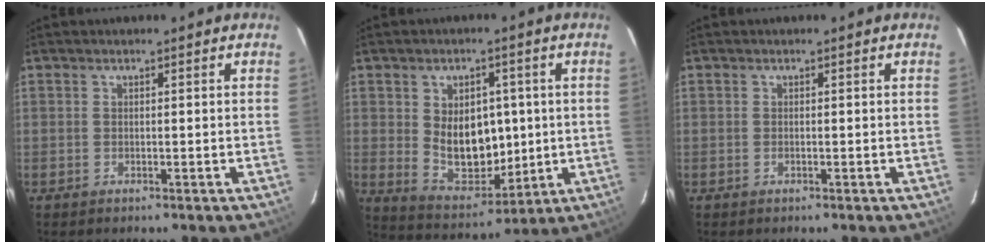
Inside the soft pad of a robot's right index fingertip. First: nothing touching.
{"total": 11.6, "force": [0.8, 8.1, 8.3], "torque": [-0.147, -0.009, 0.040]}
{"total": 0.0}